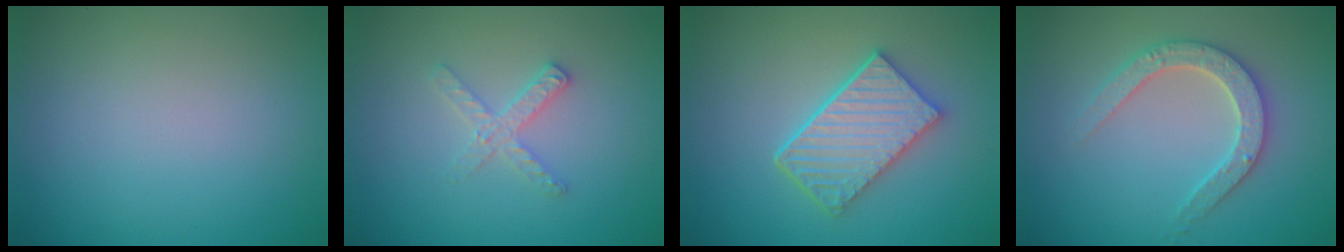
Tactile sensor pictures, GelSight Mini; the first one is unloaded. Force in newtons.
{"total": 2.0, "press": 2.0, "slide": 0.2}
{"total": 5.1, "press": 4.2, "slide": 2.8}
{"total": 3.8, "press": 3.7, "slide": 0.8}